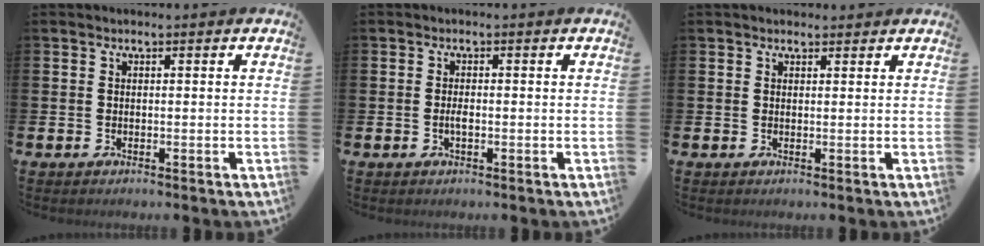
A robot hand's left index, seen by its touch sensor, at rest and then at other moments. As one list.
[{"total": 1.3, "force": [-0.3, 0.5, 1.2], "torque": [-0.018, -0.001, -0.006]}, {"total": 1.2, "force": [1.1, 0.5, 0.1], "torque": [0.007, 0.003, 0.018]}]